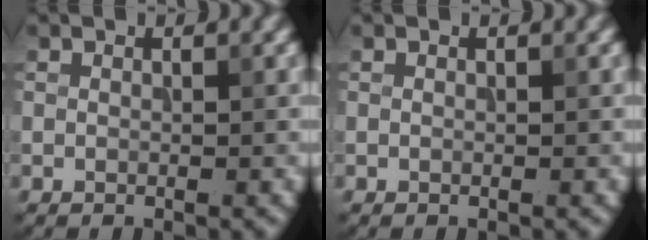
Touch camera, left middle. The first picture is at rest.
{"total": 0.0}